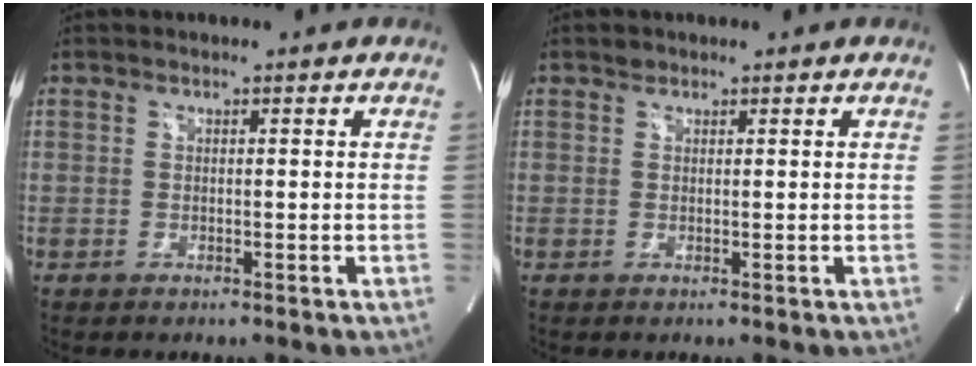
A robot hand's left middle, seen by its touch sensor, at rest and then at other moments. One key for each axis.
{"total": 0.7, "fx": 0.6, "fy": 0.3, "fz": 0.0, "tx": -0.004, "ty": -0.001, "tz": 0.009}